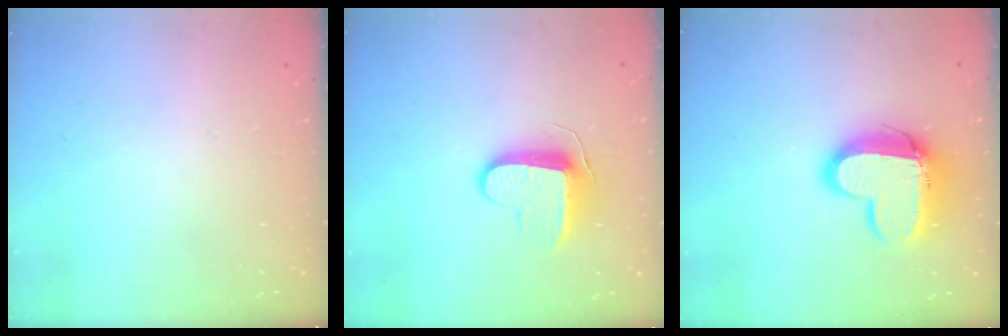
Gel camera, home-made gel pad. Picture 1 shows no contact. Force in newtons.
{"total": 10.5, "press": 10.4, "slide": 1.2}
{"total": 14.8, "press": 14.7, "slide": 1.2}